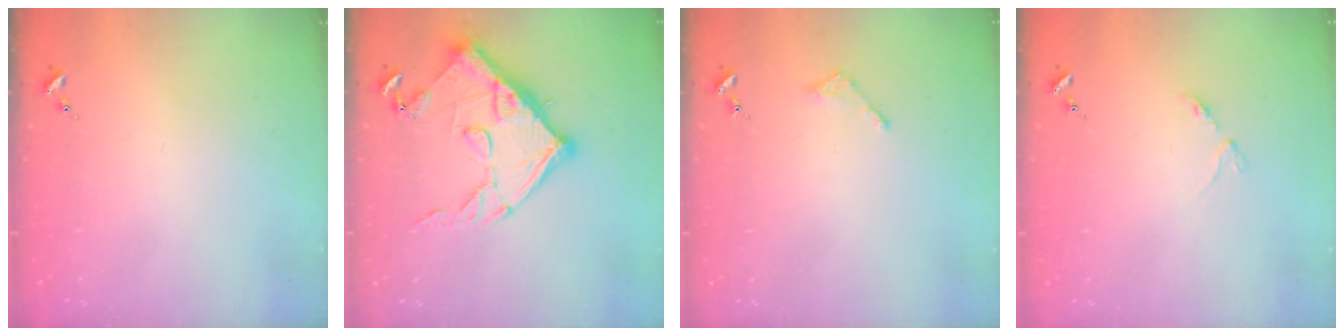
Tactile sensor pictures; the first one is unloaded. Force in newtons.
{"total": 15.4, "press": 15.4, "slide": 0.9}
{"total": 2.8, "press": 2.7, "slide": 0.3}
{"total": 3.4, "press": 3.4, "slide": 0.5}